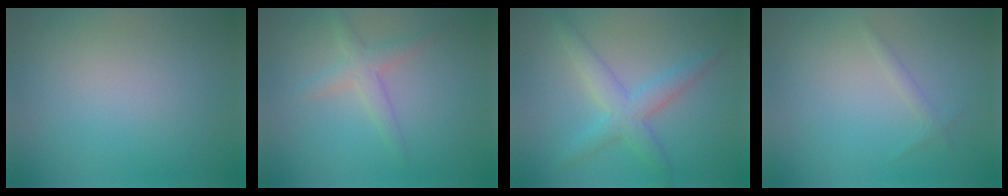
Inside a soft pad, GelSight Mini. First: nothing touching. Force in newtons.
{"total": 2.2, "press": 2.2, "slide": 0.1}
{"total": 3.7, "press": 3.7, "slide": 0.0}
{"total": 0.8, "press": 0.8, "slide": 0.0}